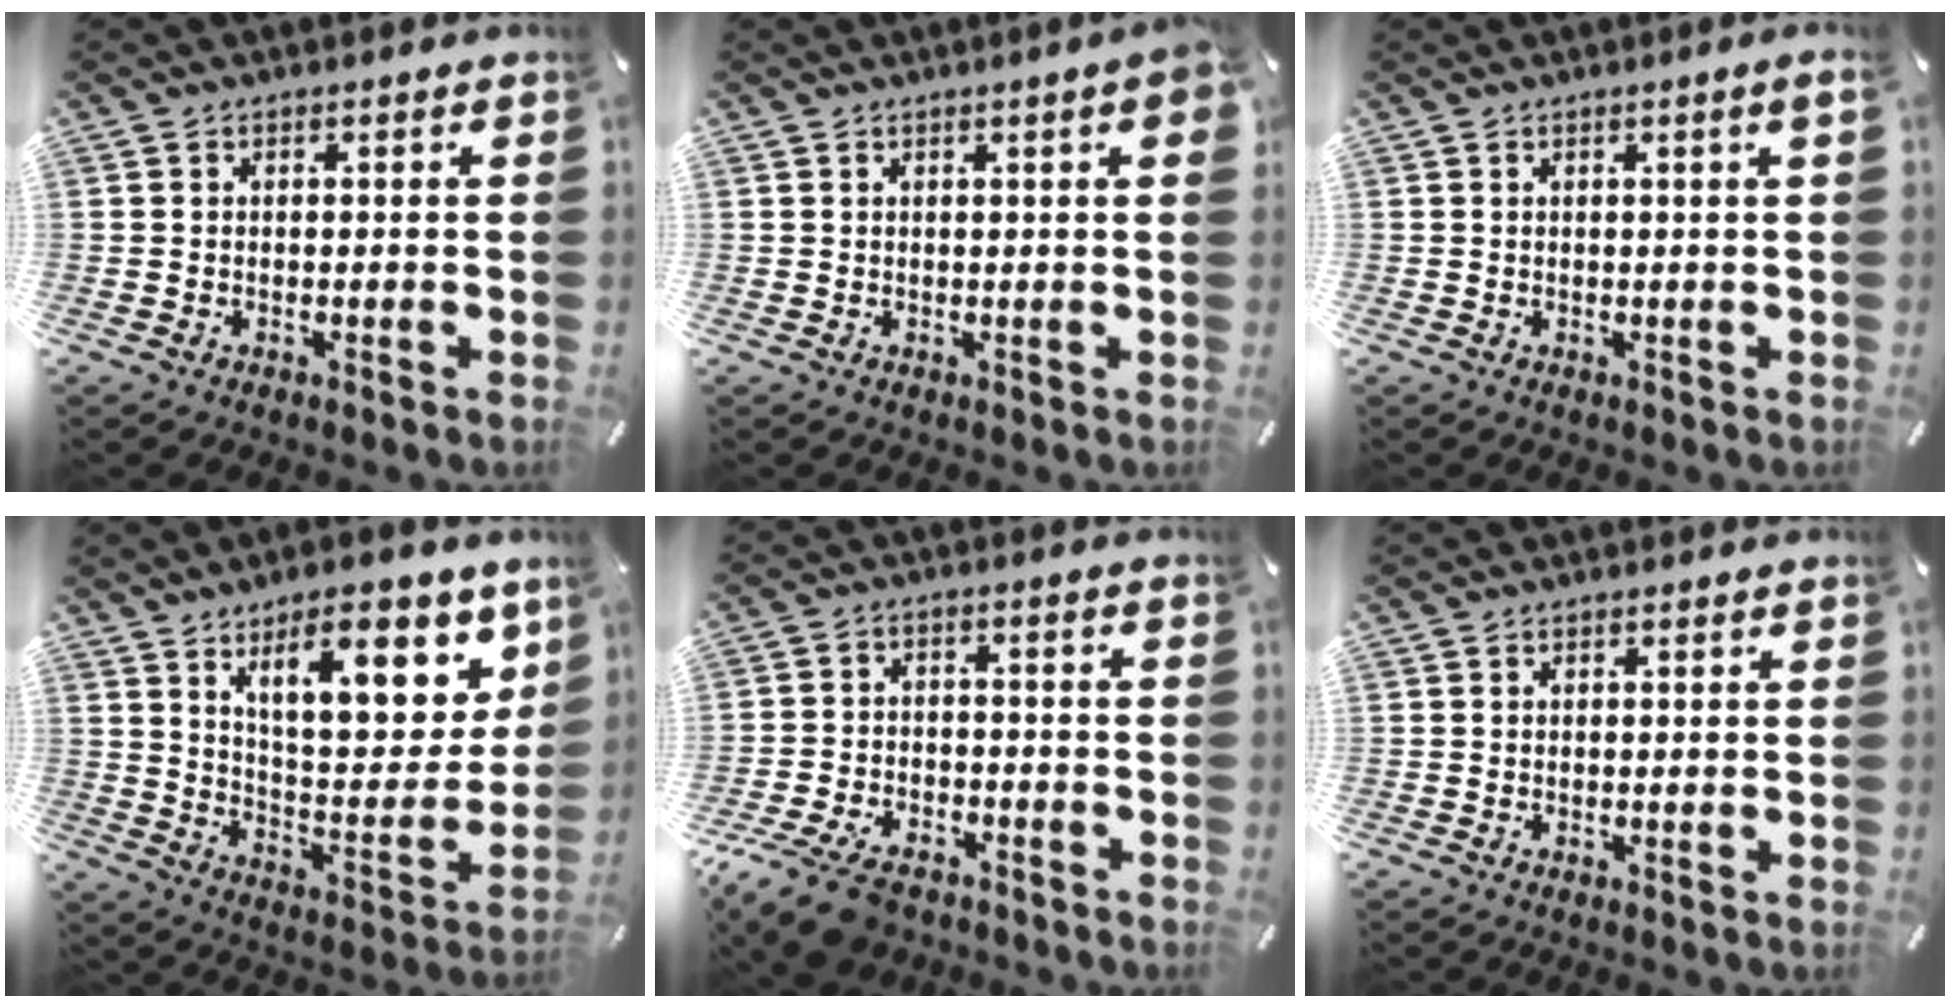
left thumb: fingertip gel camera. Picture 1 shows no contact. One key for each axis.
{"total": 3.7, "fx": 1.2, "fy": 0.5, "fz": 3.4, "tx": -0.049, "ty": -0.005, "tz": 0.017}
{"total": 1.7, "fx": 0.5, "fy": 0.0, "fz": 1.6, "tx": -0.029, "ty": 0.001, "tz": 0.007}
{"total": 18.5, "fx": 10.6, "fy": 7.5, "fz": 13.1, "tx": -0.181, "ty": -0.056, "tz": 0.169}
{"total": 9.5, "fx": -7.0, "fy": 4.6, "fz": 4.6, "tx": -0.097, "ty": 0.031, "tz": -0.130}
{"total": 0.0}